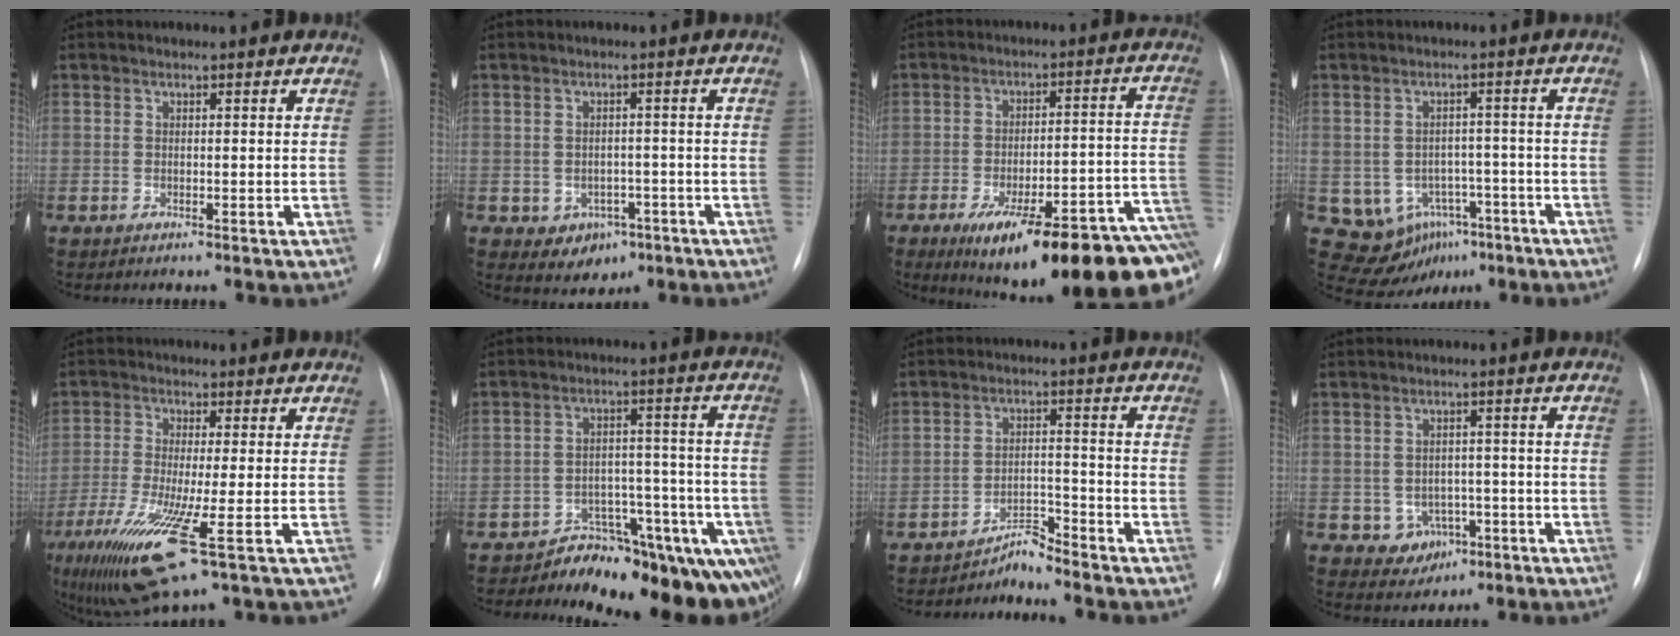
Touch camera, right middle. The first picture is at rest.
{"total": 4.4, "force": [-1.7, 3.6, 1.8], "torque": [-0.019, 0.010, -0.008]}
{"total": 23.4, "force": [-14.9, 3.6, 17.7], "torque": [-0.164, 0.011, -0.209]}
{"total": 8.5, "force": [-3.7, 7.1, 2.9], "torque": [-0.040, 0.027, -0.037]}
{"total": 11.0, "force": [-4.5, 0.2, 10.0], "torque": [-0.199, -0.038, -0.082]}
{"total": 13.0, "force": [-10.8, 5.2, 5.0], "torque": [-0.019, 0.055, -0.142]}
{"total": 3.0, "force": [-3.0, -0.3, -0.3], "torque": [0.011, -0.007, -0.050]}
{"total": 4.5, "force": [-1.5, 4.0, 1.5], "torque": [-0.014, 0.013, -0.008]}